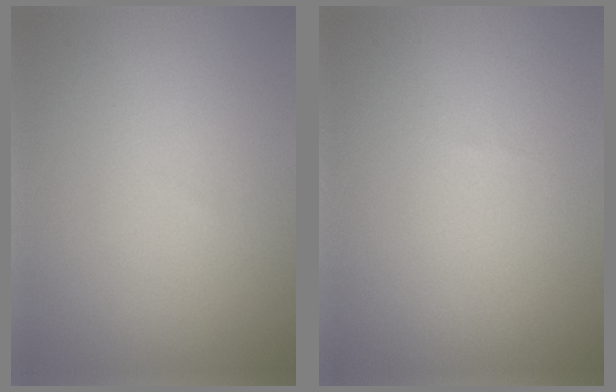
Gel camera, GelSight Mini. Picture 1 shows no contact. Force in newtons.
{"total": 0.0}